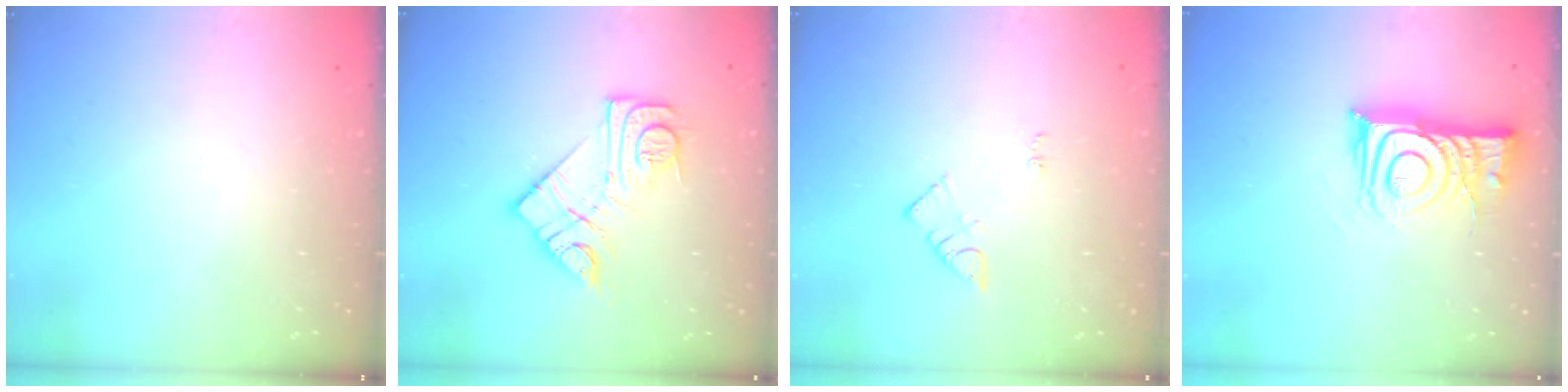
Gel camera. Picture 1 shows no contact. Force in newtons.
{"total": 13.6, "press": 13.6, "slide": 0.9}
{"total": 4.5, "press": 4.5, "slide": 0.6}
{"total": 11.4, "press": 11.3, "slide": 0.9}